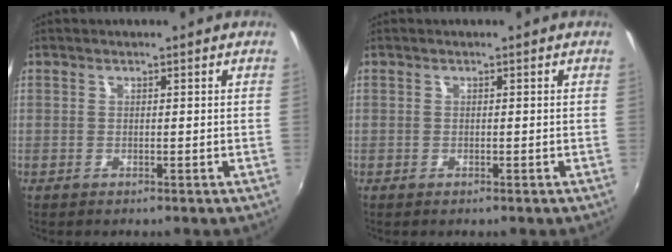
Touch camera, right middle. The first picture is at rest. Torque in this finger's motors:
{"motor_torque": [-1.62, -0.50, 0.05, 0.01]}